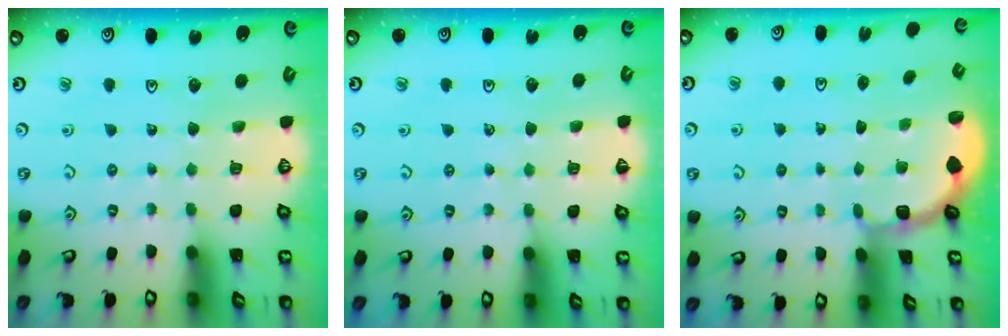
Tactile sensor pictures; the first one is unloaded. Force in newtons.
{"total": 2.5, "press": 2.5, "slide": 0.4}
{"total": 1.8, "press": 1.6, "slide": 0.8}